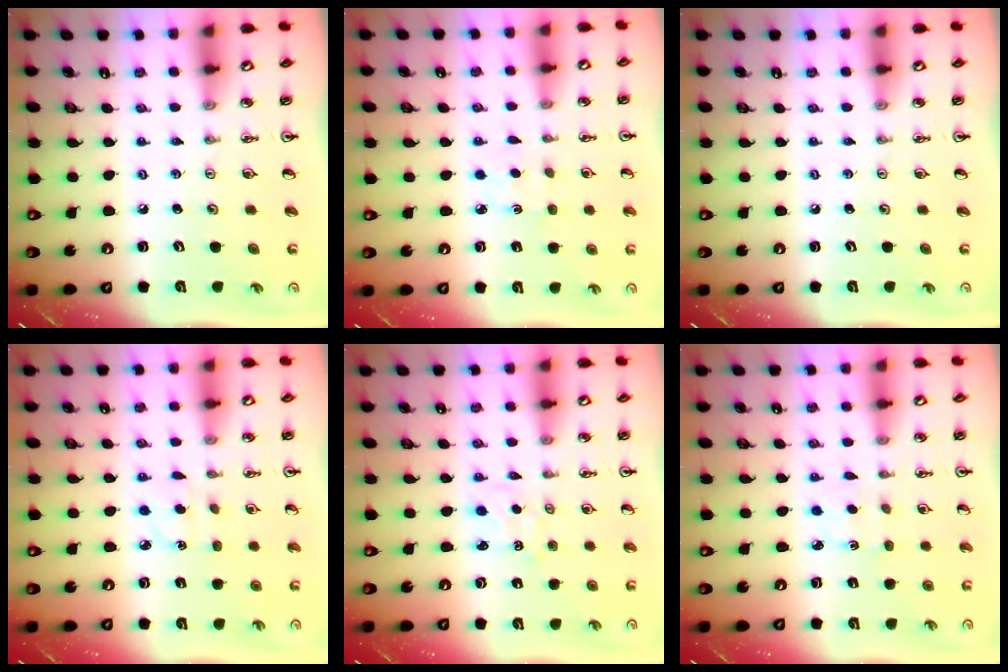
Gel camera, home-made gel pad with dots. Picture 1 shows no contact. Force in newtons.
{"total": 2.8, "press": 2.8, "slide": 0.4}
{"total": 0.0}
{"total": 2.6, "press": 2.6, "slide": 0.5}
{"total": 2.1, "press": 2.1, "slide": 0.2}
{"total": 1.7, "press": 1.6, "slide": 0.4}